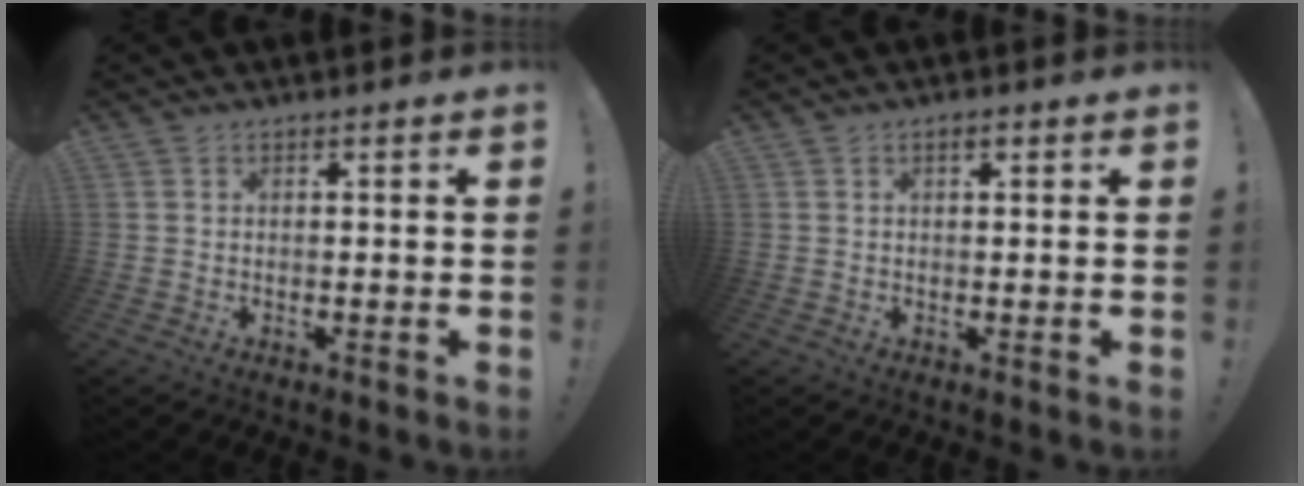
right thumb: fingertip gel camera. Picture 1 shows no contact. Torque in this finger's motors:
{"motor_torque": [0.02, 0.11, 0.29, 0.08, -0.03]}